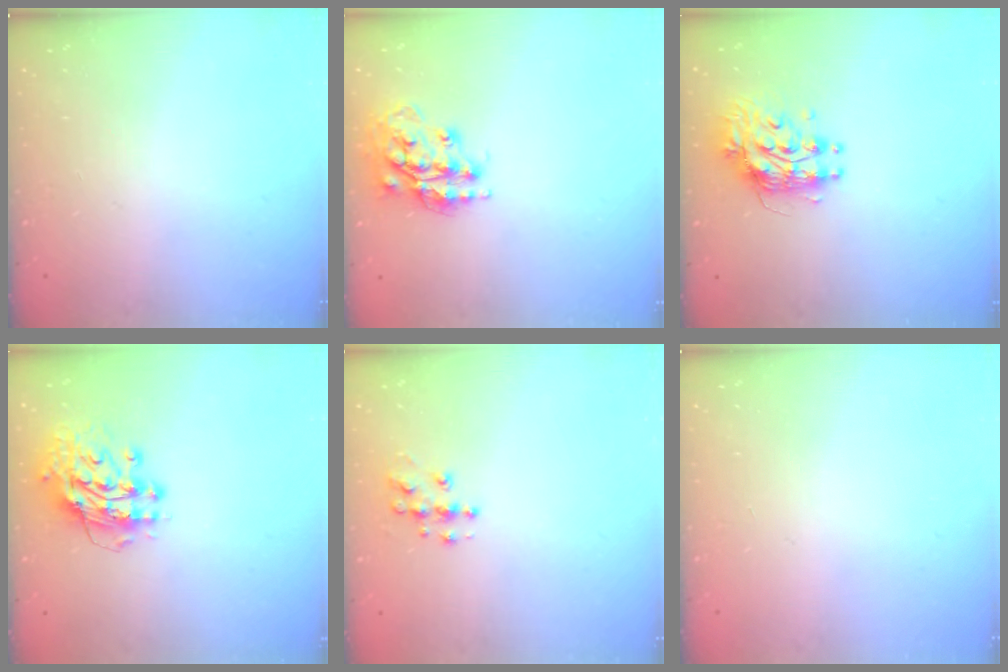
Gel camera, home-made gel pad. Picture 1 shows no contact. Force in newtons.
{"total": 15.4, "press": 15.3, "slide": 1.1}
{"total": 9.0, "press": 8.9, "slide": 0.7}
{"total": 12.9, "press": 12.8, "slide": 1.2}
{"total": 7.0, "press": 6.9, "slide": 0.3}
{"total": 0.0}